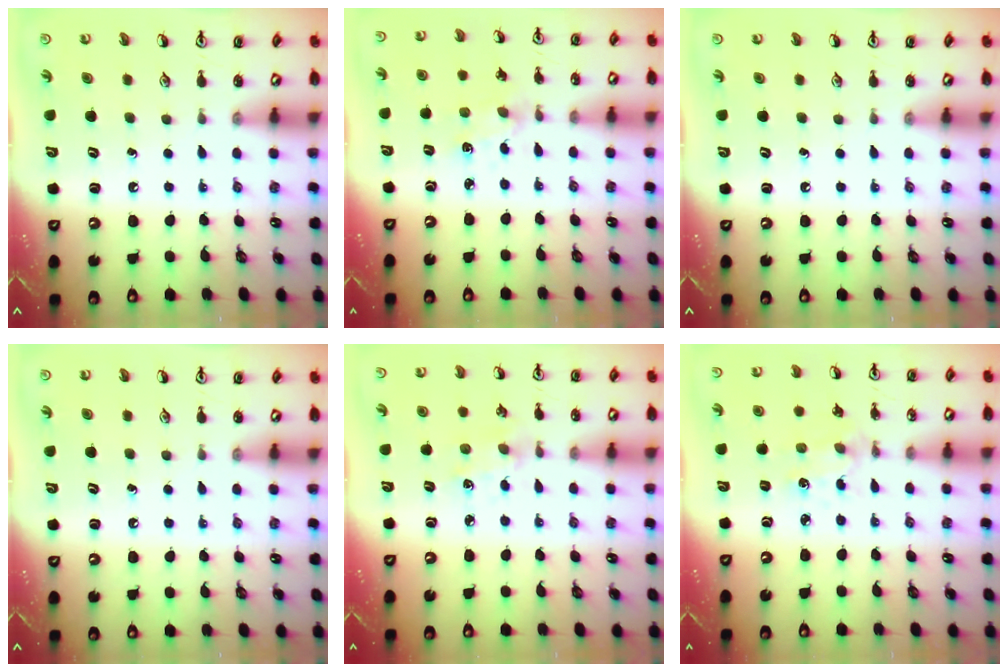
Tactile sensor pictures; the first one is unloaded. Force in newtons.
{"total": 2.0, "press": 2.0, "slide": 0.3}
{"total": 0.0}
{"total": 0.0}
{"total": 3.8, "press": 3.7, "slide": 0.5}
{"total": 2.6, "press": 2.6, "slide": 0.4}